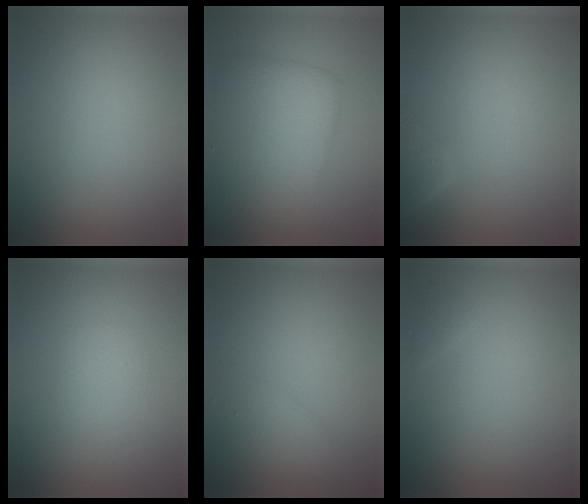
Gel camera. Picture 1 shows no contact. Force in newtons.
{"total": 5.4, "press": 5.4, "slide": 0.2}
{"total": 2.5, "press": 2.5, "slide": 0.4}
{"total": 1.2, "press": 1.2, "slide": 0.0}
{"total": 1.3, "press": 1.3, "slide": 0.1}
{"total": 0.5, "press": 0.5, "slide": 0.1}